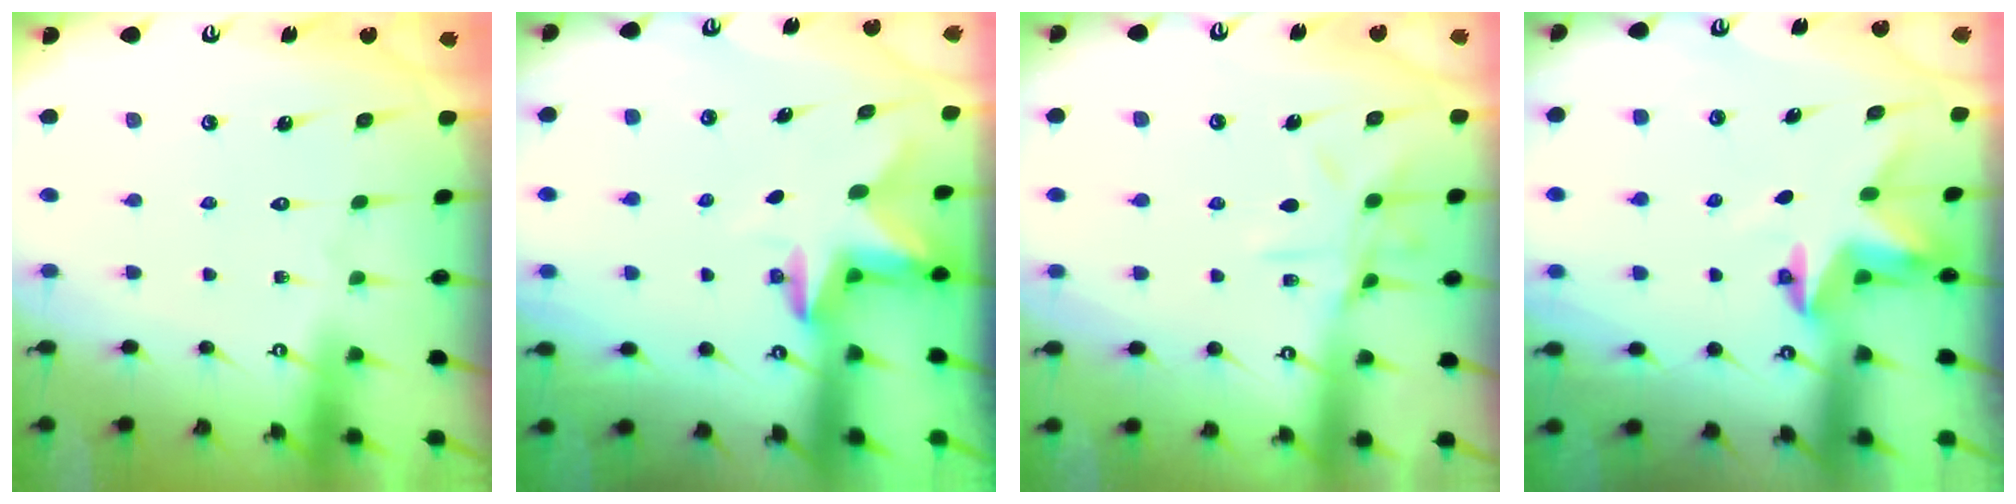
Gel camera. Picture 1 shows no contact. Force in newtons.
{"total": 2.7, "press": 2.7, "slide": 0.5}
{"total": 10.5, "press": 10.4, "slide": 0.9}
{"total": 3.1, "press": 3.1, "slide": 0.2}